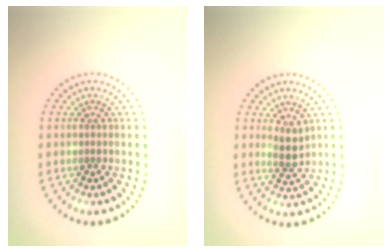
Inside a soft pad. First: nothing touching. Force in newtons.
{"total": 2.0, "press": 1.6, "slide": 1.1}